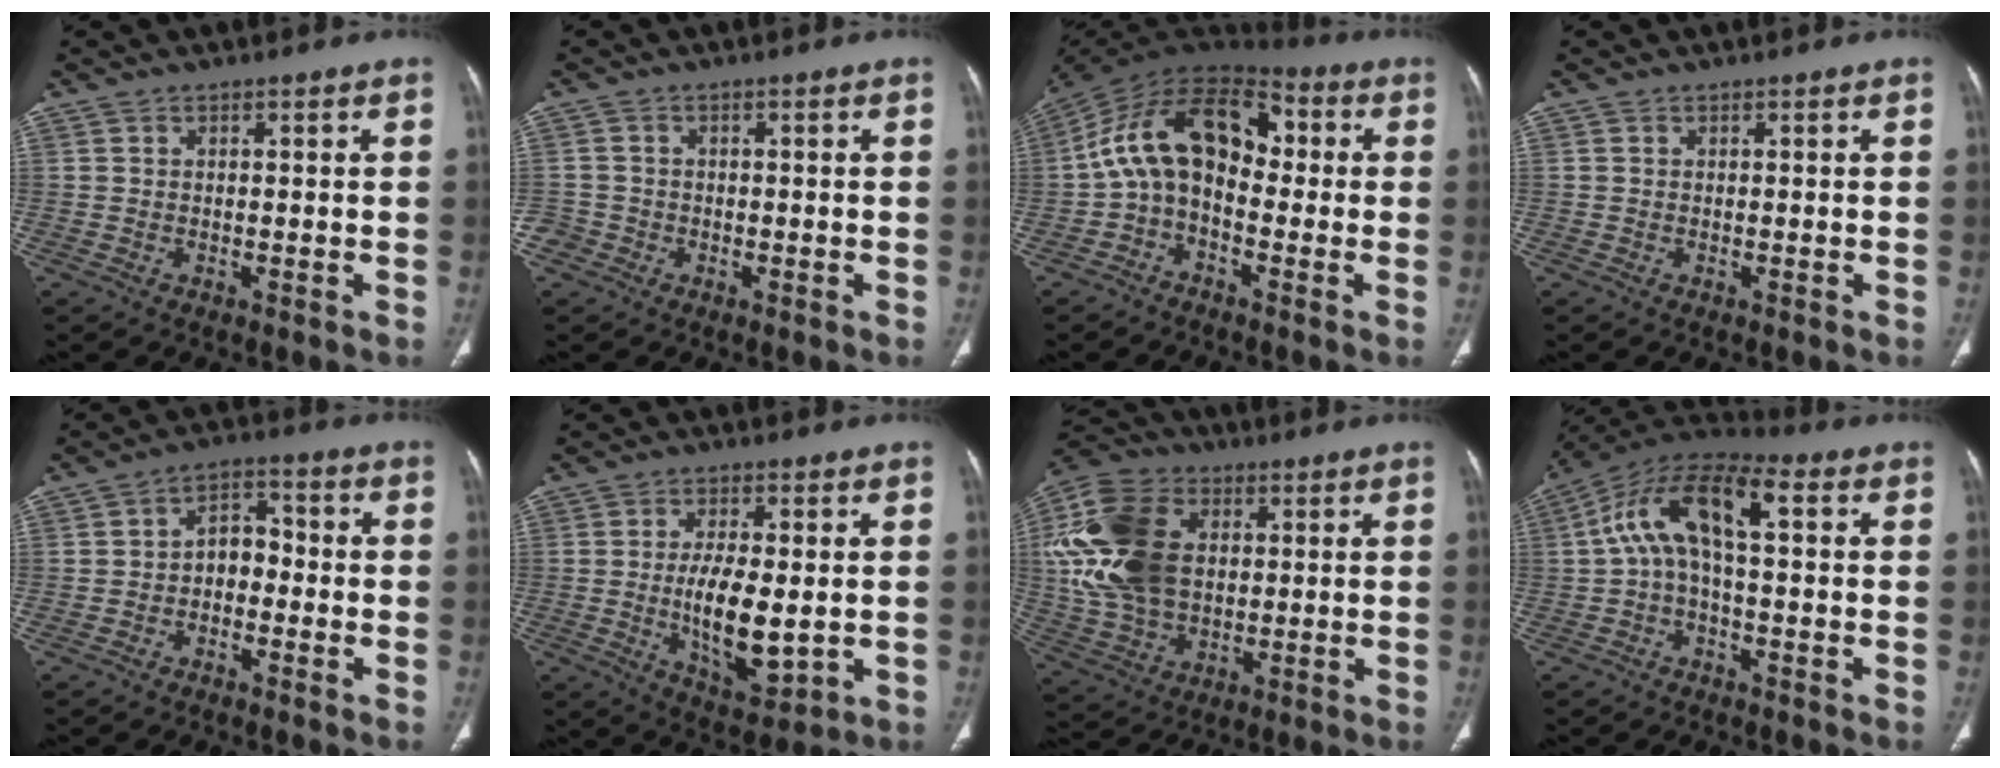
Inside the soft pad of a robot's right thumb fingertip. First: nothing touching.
{"total": 2.8, "force": [-1.3, 2.5, 0.3], "torque": [0.003, 0.014, -0.030]}
{"total": 15.2, "force": [-0.3, 9.6, 11.8], "torque": [-0.184, 0.057, -0.020]}
{"total": 0.0}
{"total": 5.4, "force": [-1.3, 3.9, 3.4], "torque": [-0.030, 0.031, -0.035]}
{"total": 11.2, "force": [-0.8, 4.8, 10.1], "torque": [-0.160, -0.018, -0.004]}
{"total": 19.7, "force": [2.7, 13.6, 13.9], "torque": [-0.280, 0.006, 0.054]}
{"total": 12.7, "force": [1.6, 5.5, 11.3], "torque": [-0.207, 0.048, 0.020]}